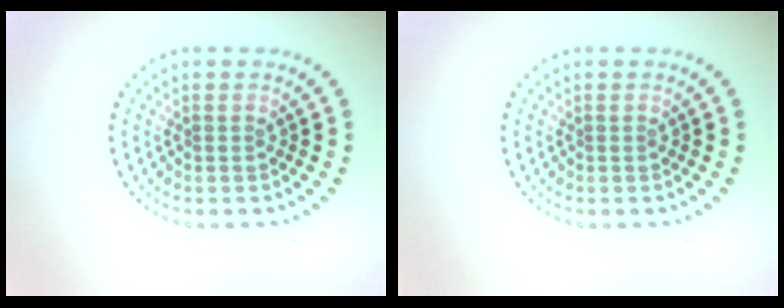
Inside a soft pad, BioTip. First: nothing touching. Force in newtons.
{"total": 0.0}